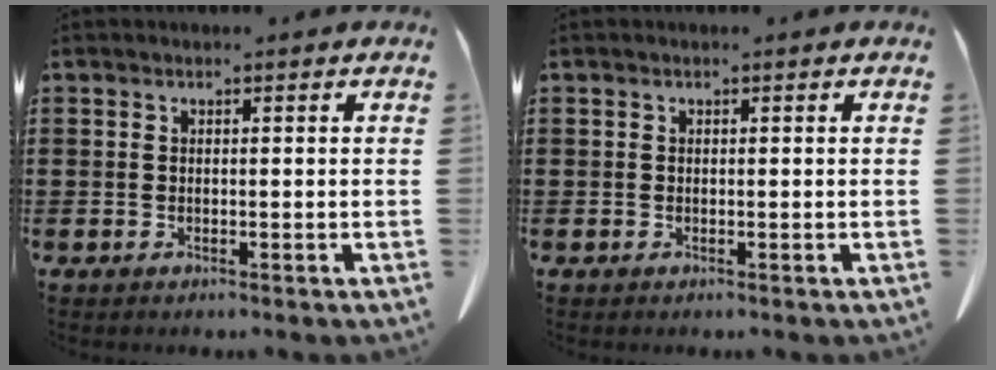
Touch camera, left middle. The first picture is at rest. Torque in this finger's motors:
{"motor_torque": [0.00, 0.00, 0.00, 0.00]}